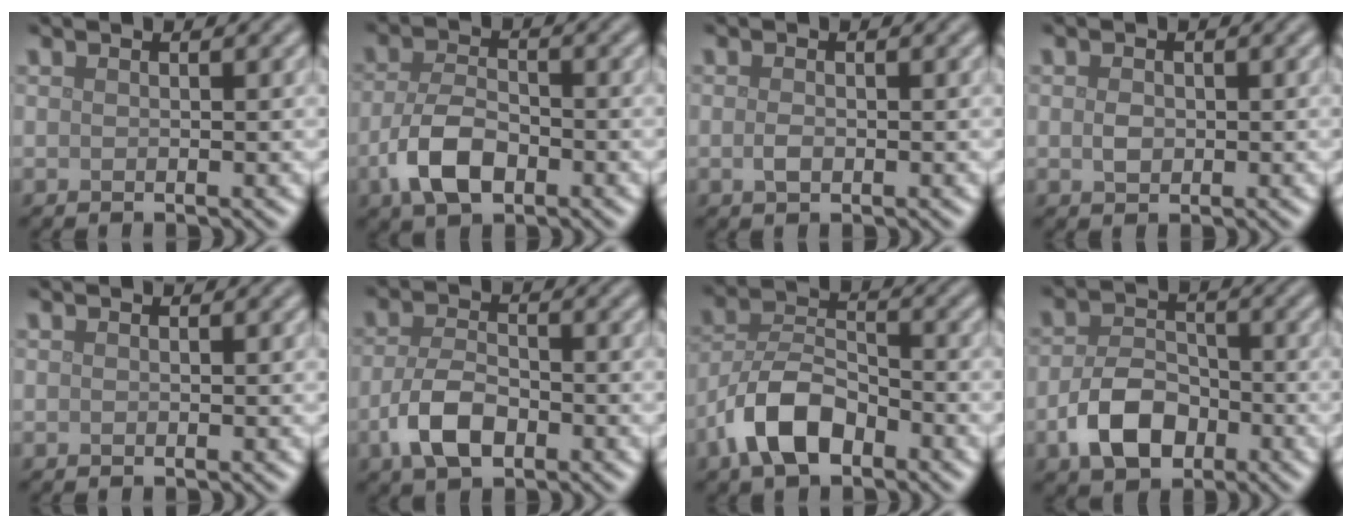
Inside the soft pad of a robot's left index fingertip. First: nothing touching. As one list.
[{"total": 5.2, "force": [-2.2, 2.8, 3.8], "torque": [-0.076, -0.001, -0.049]}, {"total": 1.1, "force": [-0.2, 0.6, 0.9], "torque": [-0.021, -0.001, -0.005]}, {"total": 1.4, "force": [0.0, 1.0, 0.9], "torque": [-0.019, -0.001, -0.001]}, {"total": 0.0}, {"total": 4.7, "force": [-2.0, 2.5, 3.4], "torque": [-0.071, -0.001, -0.043]}, {"total": 6.5, "force": [-3.6, 3.3, 4.2], "torque": [-0.076, 0.006, -0.076]}, {"total": 5.4, "force": [-2.2, 3.6, 3.4], "torque": [-0.068, -0.001, -0.044]}]